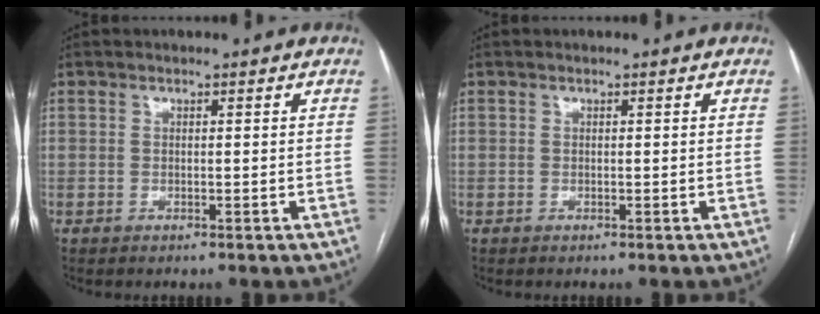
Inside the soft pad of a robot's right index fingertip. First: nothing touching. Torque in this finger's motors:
{"motor_torque": [0.00, 0.02, 0.00, 0.00]}